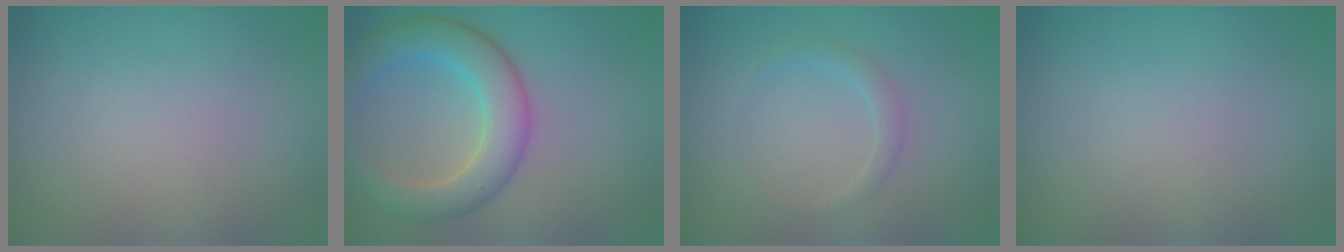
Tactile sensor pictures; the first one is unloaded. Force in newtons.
{"total": 6.1, "press": 6.1, "slide": 0.2}
{"total": 1.3, "press": 1.3, "slide": 0.0}
{"total": 0.0}